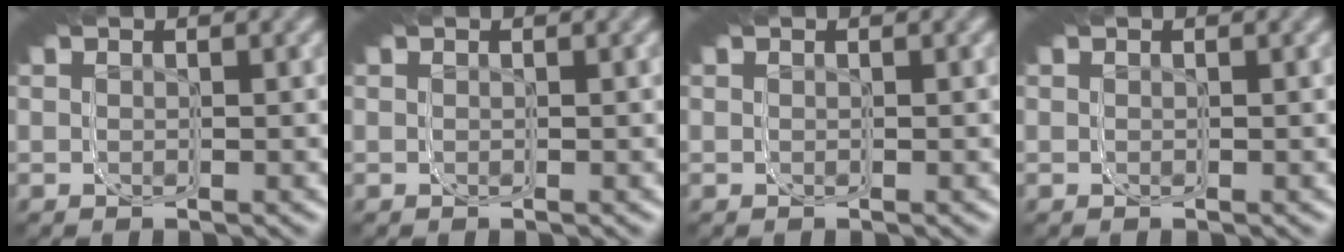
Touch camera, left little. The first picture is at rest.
{"total": 0.0}
{"total": 0.0}
{"total": 0.0}